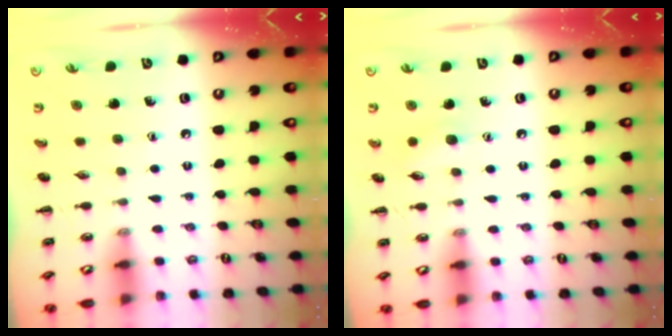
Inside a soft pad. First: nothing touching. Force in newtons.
{"total": 5.8, "press": 5.6, "slide": 1.4}